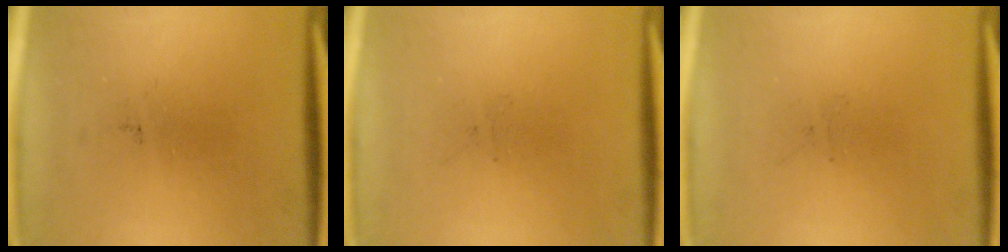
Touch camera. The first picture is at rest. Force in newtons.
{"total": 0.0}
{"total": 0.0}